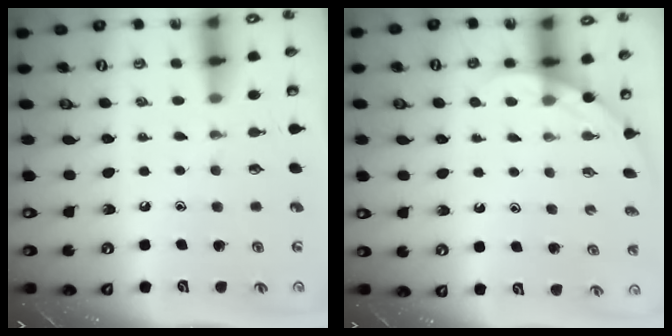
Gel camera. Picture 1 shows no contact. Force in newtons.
{"total": 2.2, "press": 2.2, "slide": 0.0}